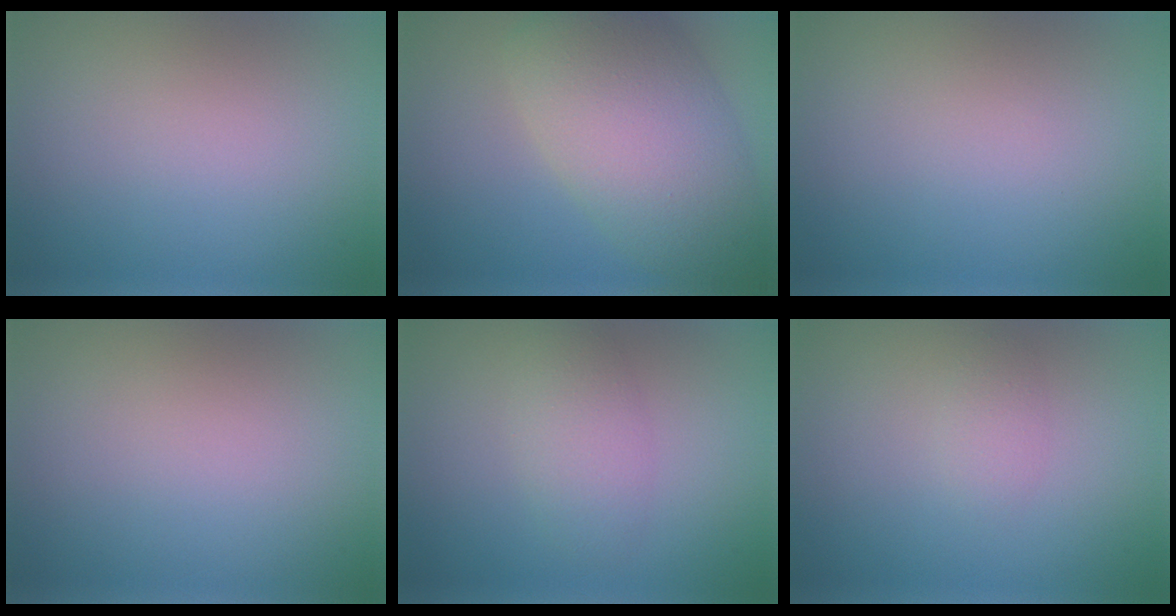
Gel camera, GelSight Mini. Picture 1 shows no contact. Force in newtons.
{"total": 9.4, "press": 9.4, "slide": 0.5}
{"total": 0.0}
{"total": 0.0}
{"total": 2.9, "press": 2.9, "slide": 0.1}
{"total": 1.2, "press": 1.2, "slide": 0.0}